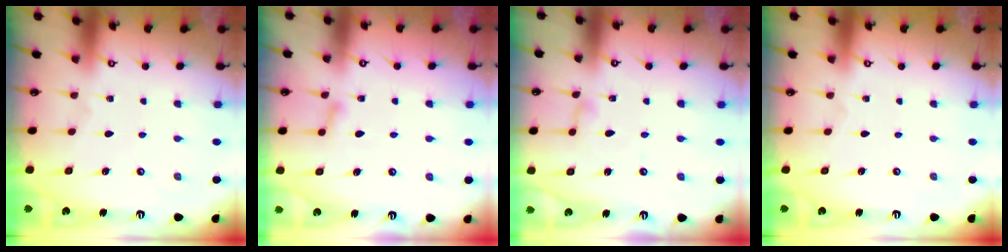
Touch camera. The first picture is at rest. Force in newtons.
{"total": 6.1, "press": 6.0, "slide": 0.8}
{"total": 4.3, "press": 4.2, "slide": 0.4}
{"total": 0.0}